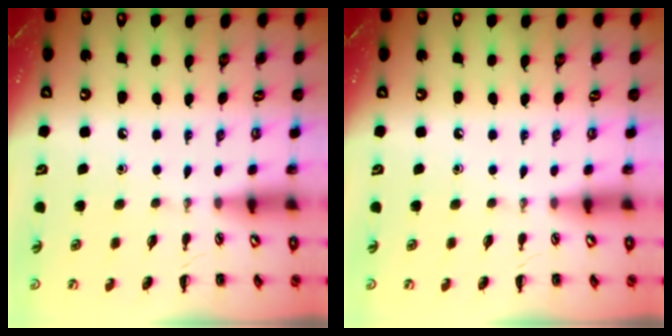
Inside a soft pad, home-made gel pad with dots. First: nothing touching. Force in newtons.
{"total": 0.0}